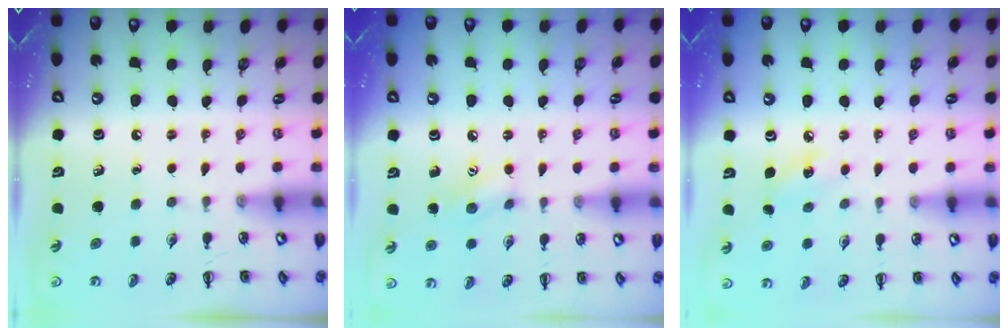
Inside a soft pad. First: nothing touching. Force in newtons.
{"total": 8.1, "press": 8.0, "slide": 1.5}
{"total": 6.3, "press": 6.1, "slide": 1.6}